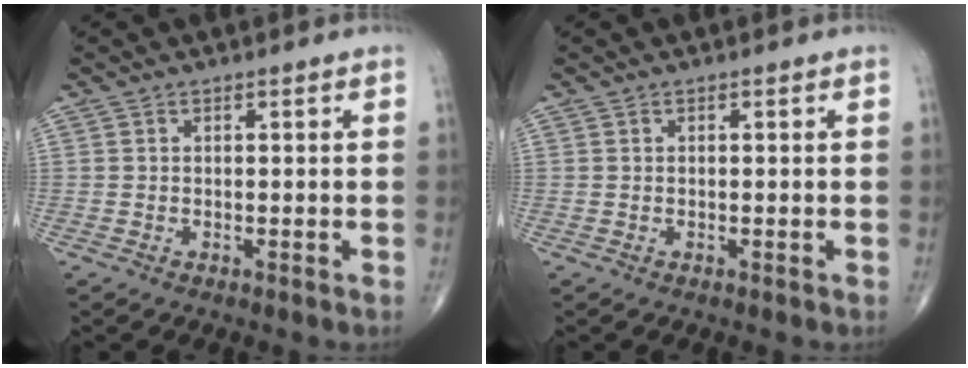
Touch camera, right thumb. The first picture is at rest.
{"total": 0.0}